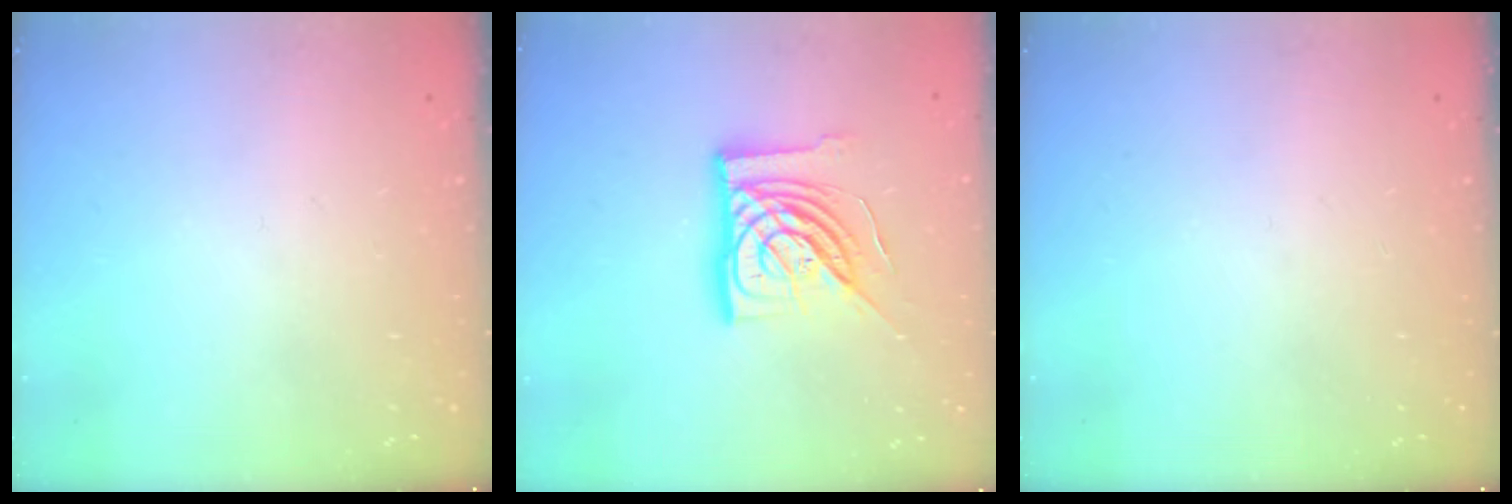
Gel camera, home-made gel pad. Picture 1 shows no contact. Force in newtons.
{"total": 15.7, "press": 15.7, "slide": 1.5}
{"total": 0.0}